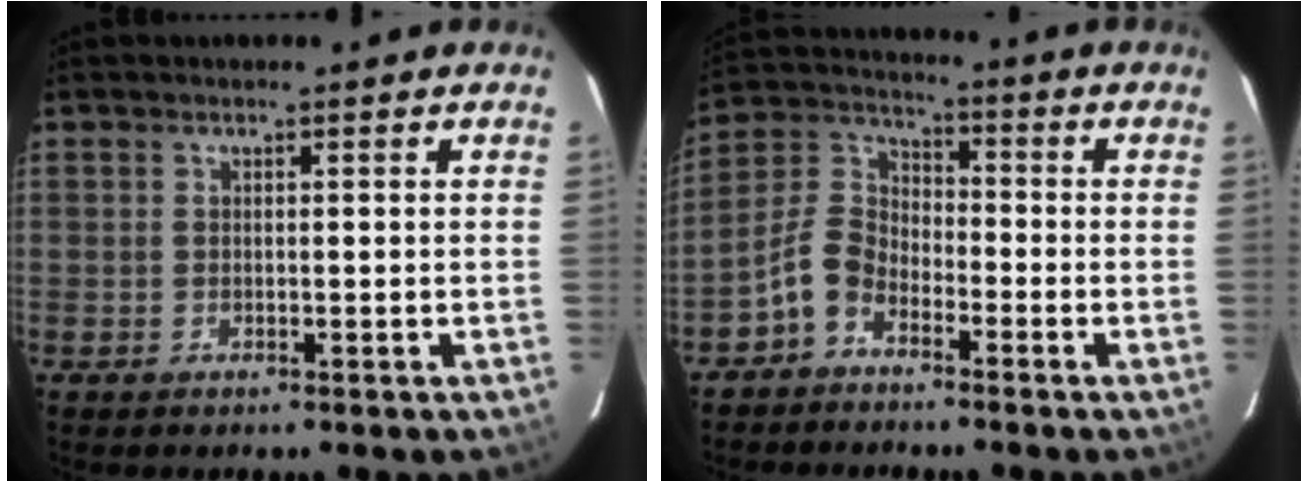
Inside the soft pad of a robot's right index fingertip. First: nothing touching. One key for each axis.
{"total": 7.1, "fx": -4.6, "fy": 4.2, "fz": 3.4, "tx": -0.077, "ty": 0.022, "tz": -0.100}